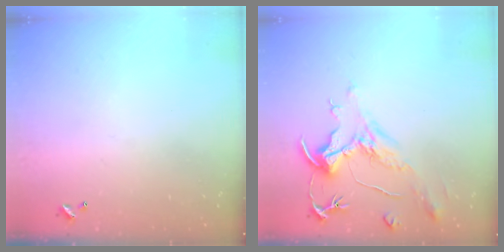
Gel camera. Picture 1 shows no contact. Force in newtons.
{"total": 2.0, "press": 1.5, "slide": 1.3}